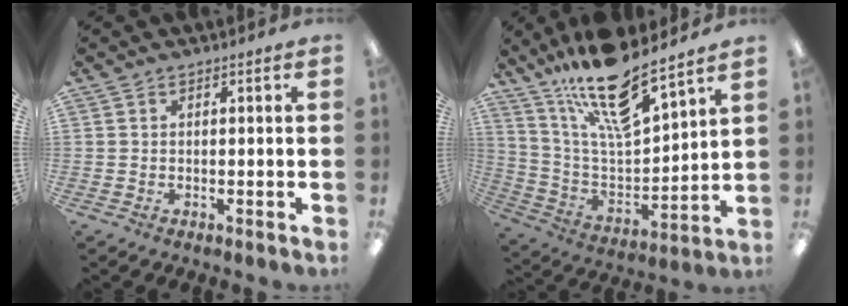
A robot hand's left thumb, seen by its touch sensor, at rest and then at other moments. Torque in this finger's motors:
{"motor_torque": [2.35, 1.09, 1.48, -1.29, 0.42]}